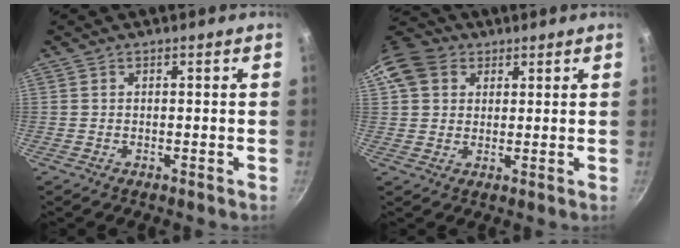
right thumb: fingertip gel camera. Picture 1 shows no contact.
{"total": 10.8, "force": [4.0, 8.7, 4.9], "torque": [-0.080, 0.017, 0.062]}